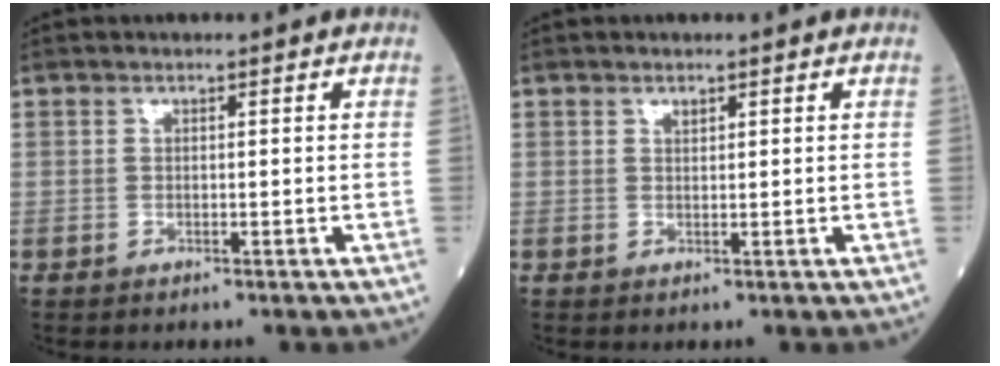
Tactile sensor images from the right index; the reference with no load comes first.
{"total": 0.7, "force": [0.5, 0.3, 0.3], "torque": [-0.008, -0.003, 0.009]}